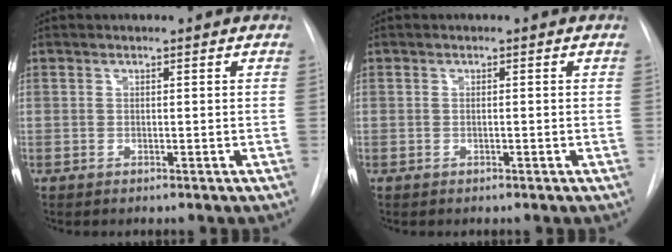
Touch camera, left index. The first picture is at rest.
{"total": 0.0}